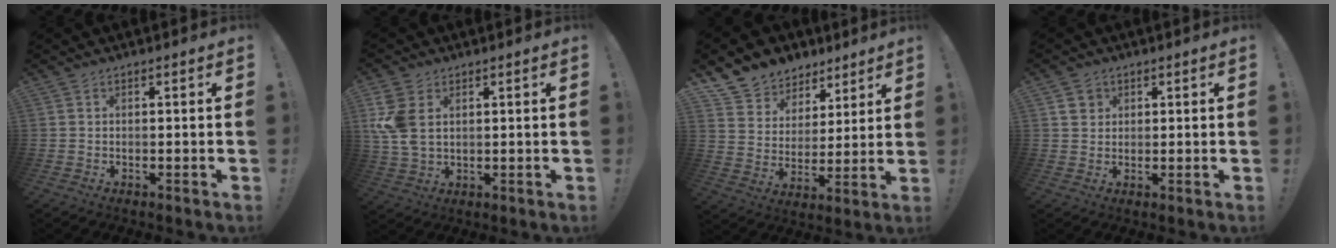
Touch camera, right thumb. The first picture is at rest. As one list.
[{"total": 9.4, "force": [3.0, 6.2, 6.4], "torque": [-0.138, -0.008, 0.059]}, {"total": 9.9, "force": [6.8, 7.1, 1.3], "torque": [-0.021, -0.058, 0.133]}, {"total": 3.7, "force": [1.8, 3.1, 1.0], "torque": [-0.019, -0.001, 0.033]}]